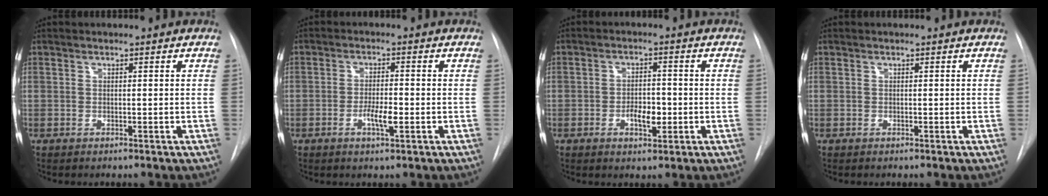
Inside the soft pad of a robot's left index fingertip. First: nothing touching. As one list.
[{"total": 3.7, "force": [-1.9, 0.6, 3.1], "torque": [-0.057, -0.006, -0.030]}, {"total": 4.3, "force": [-1.9, 1.9, 3.3], "torque": [-0.052, -0.003, -0.027]}, {"total": 0.0}]